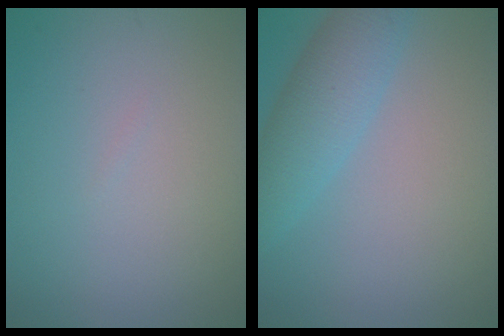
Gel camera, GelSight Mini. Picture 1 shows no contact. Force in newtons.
{"total": 4.4, "press": 4.4, "slide": 0.1}